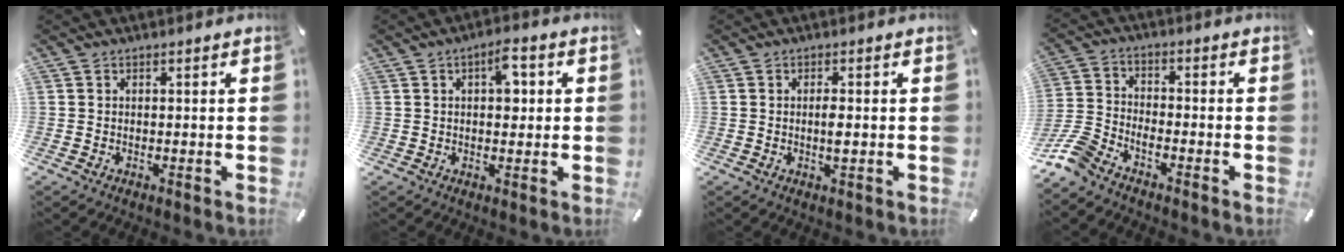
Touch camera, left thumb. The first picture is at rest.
{"total": 5.8, "force": [1.2, 2.9, 4.9], "torque": [-0.057, -0.003, 0.010]}
{"total": 2.6, "force": [-0.1, 0.6, 2.5], "torque": [-0.049, -0.003, -0.002]}
{"total": 7.6, "force": [-6.3, 2.9, 3.2], "torque": [-0.086, 0.013, -0.127]}